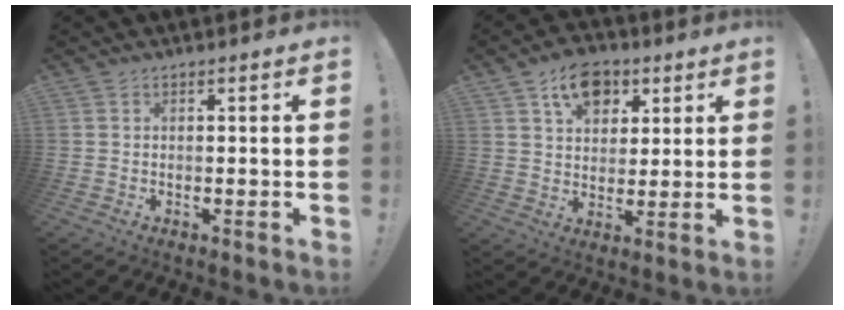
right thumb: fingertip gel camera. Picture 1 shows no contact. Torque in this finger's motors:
{"motor_torque": [0.25, 0.26, 0.12, 0.09, 0.03]}